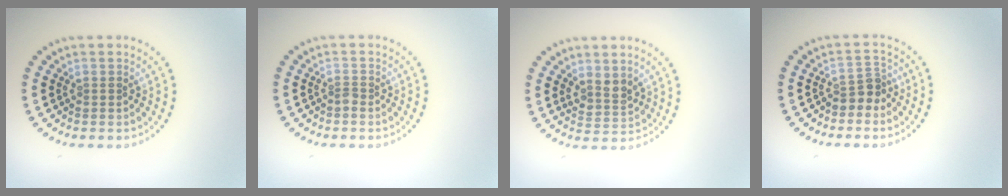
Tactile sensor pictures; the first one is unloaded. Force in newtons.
{"total": 0.6, "press": 0.4, "slide": 0.4}
{"total": 2.0, "press": 1.8, "slide": 1.0}
{"total": 2.2, "press": 1.7, "slide": 1.4}